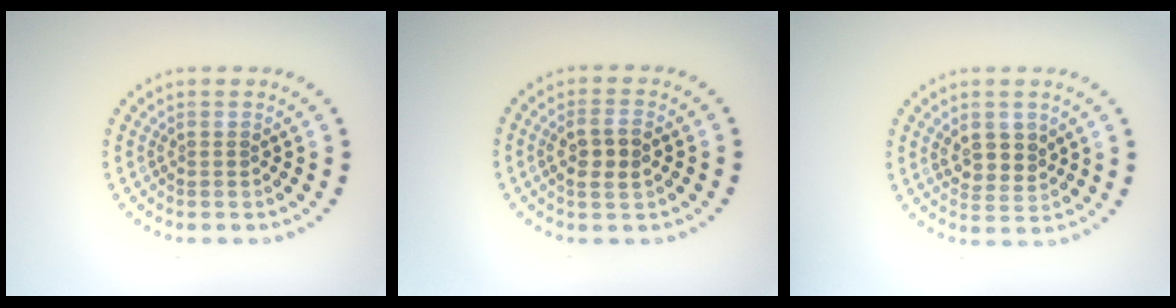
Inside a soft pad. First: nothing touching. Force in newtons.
{"total": 2.8, "press": 2.8, "slide": 0.6}
{"total": 2.9, "press": 2.7, "slide": 0.8}